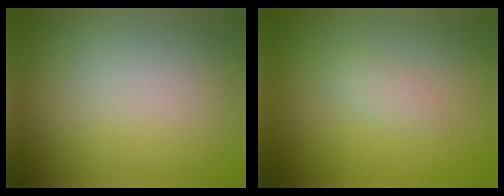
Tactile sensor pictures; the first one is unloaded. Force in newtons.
{"total": 1.1, "press": 1.1, "slide": 0.0}